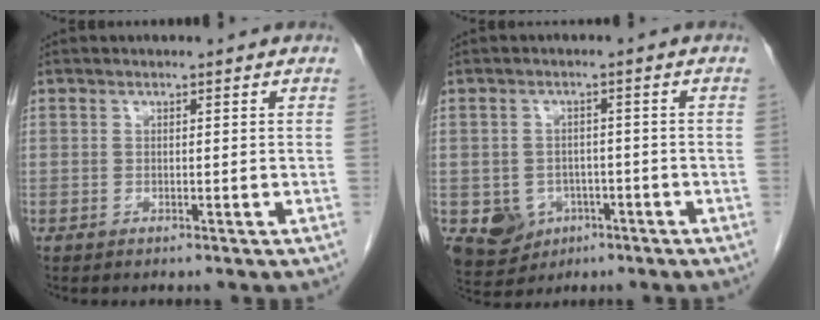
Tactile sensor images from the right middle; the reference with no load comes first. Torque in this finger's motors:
{"motor_torque": [0.33, -0.16, 0.01, 0.00]}